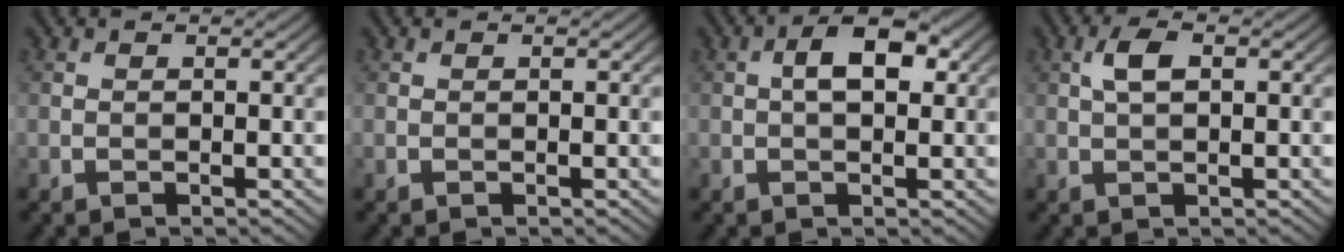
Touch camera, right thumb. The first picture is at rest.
{"total": 0.0}
{"total": 4.8, "force": [0.9, 2.5, 4.1], "torque": [-0.066, 0.007, 0.008]}
{"total": 3.0, "force": [0.7, 1.3, 2.6], "torque": [-0.057, 0.007, 0.013]}